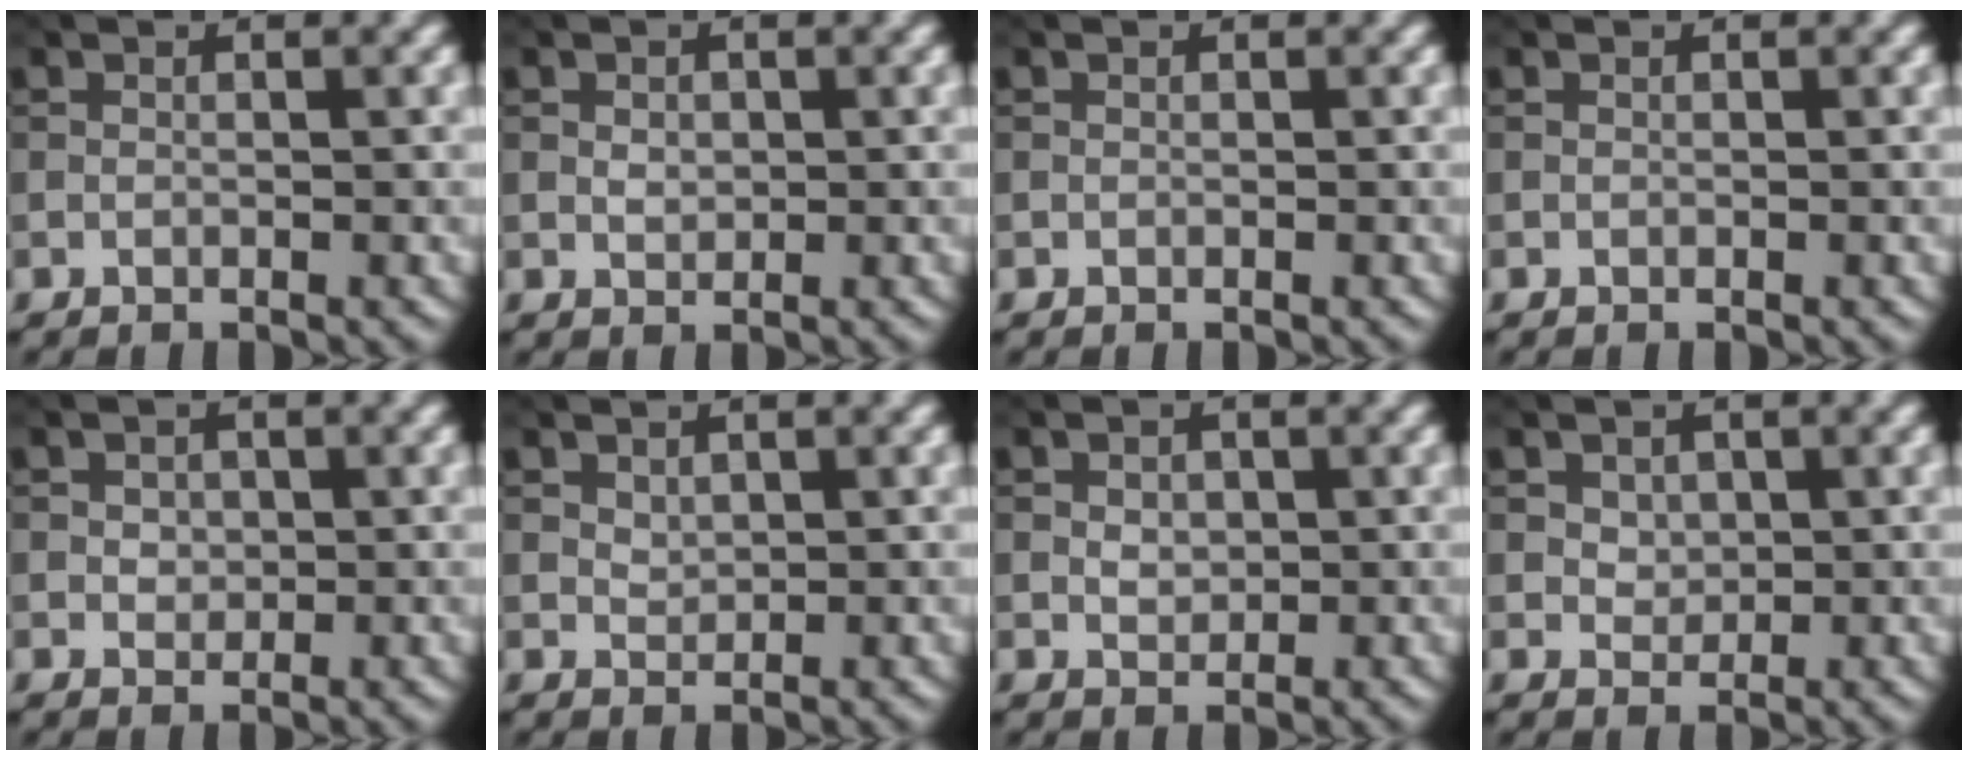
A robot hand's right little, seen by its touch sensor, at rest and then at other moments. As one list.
[{"total": 1.2, "force": [0.1, 0.9, 0.8], "torque": [-0.013, -0.001, 0.002]}, {"total": 0.0}, {"total": 0.0}, {"total": 1.3, "force": [0.2, 1.1, 0.6], "torque": [-0.010, -0.002, 0.004]}, {"total": 1.1, "force": [0.5, 0.8, 0.5], "torque": [-0.011, -0.003, 0.013]}, {"total": 1.6, "force": [0.2, 1.2, 1.0], "torque": [-0.018, -0.001, 0.003]}, {"total": 1.5, "force": [0.5, 1.2, 0.6], "torque": [-0.012, -0.006, 0.012]}]